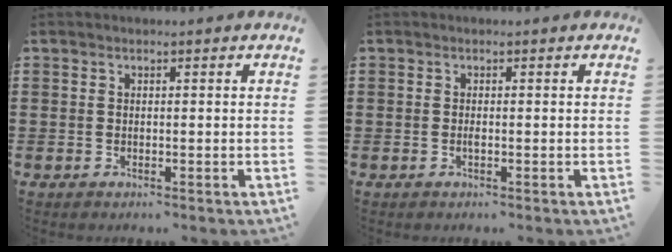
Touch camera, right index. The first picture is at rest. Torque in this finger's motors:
{"motor_torque": [0.80, 1.34, 0.10, 0.00]}